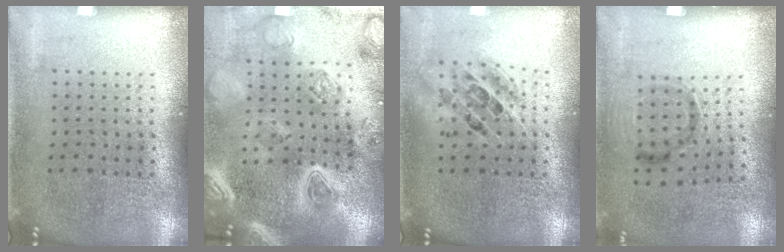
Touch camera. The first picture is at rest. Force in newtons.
{"total": 4.7, "press": 4.1, "slide": 2.3}
{"total": 1.4, "press": 1.3, "slide": 0.7}
{"total": 1.0, "press": 0.6, "slide": 0.8}